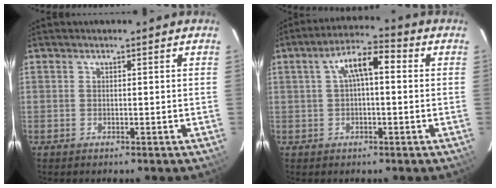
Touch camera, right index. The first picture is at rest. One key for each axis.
{"total": 7.2, "fx": 1.1, "fy": 2.7, "fz": 6.6, "tx": -0.120, "ty": 0.026, "tz": 0.018}